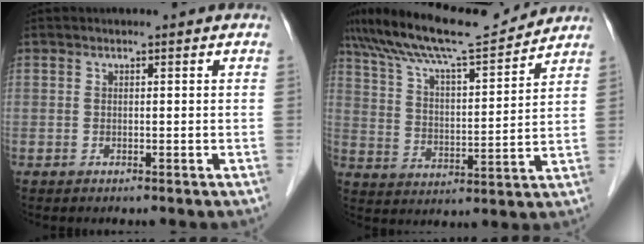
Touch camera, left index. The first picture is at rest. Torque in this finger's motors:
{"motor_torque": [-0.08, -0.55, 0.29, 0.17]}